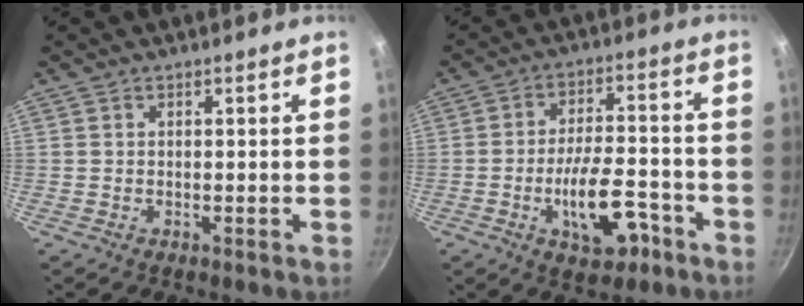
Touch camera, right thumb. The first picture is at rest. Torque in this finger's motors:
{"motor_torque": [1.37, 1.36, 1.18, -0.50, 0.30]}